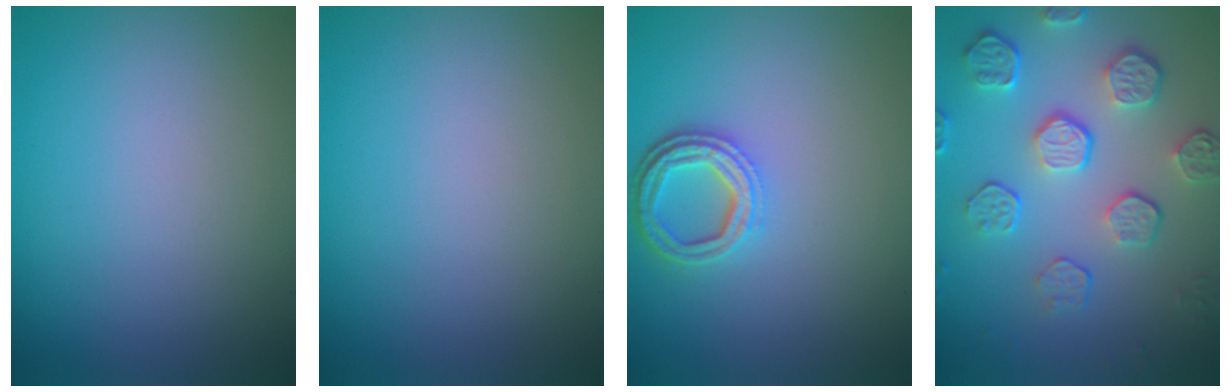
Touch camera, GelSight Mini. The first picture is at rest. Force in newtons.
{"total": 0.0}
{"total": 3.6, "press": 2.8, "slide": 2.3}
{"total": 5.7, "press": 4.1, "slide": 3.9}